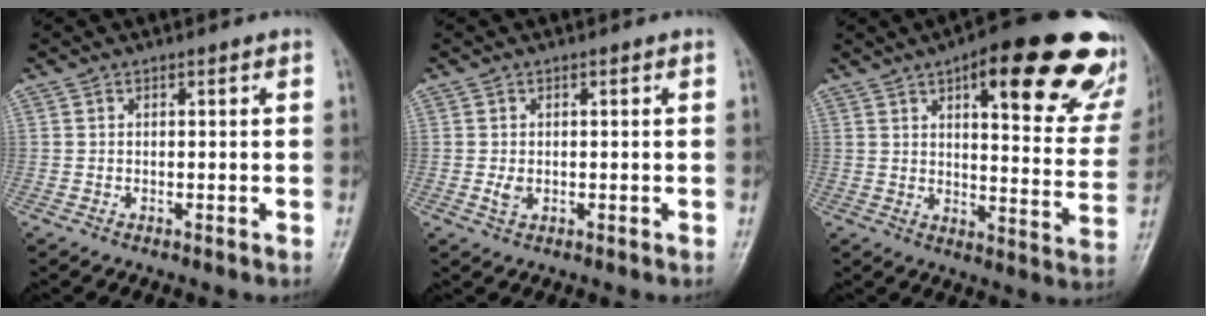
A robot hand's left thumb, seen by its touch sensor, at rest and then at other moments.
{"total": 1.8, "force": [-0.1, 1.3, 1.2], "torque": [-0.021, -0.003, -0.001]}
{"total": 26.4, "force": [15.1, 8.4, 19.9], "torque": [-0.216, -0.045, 0.188]}